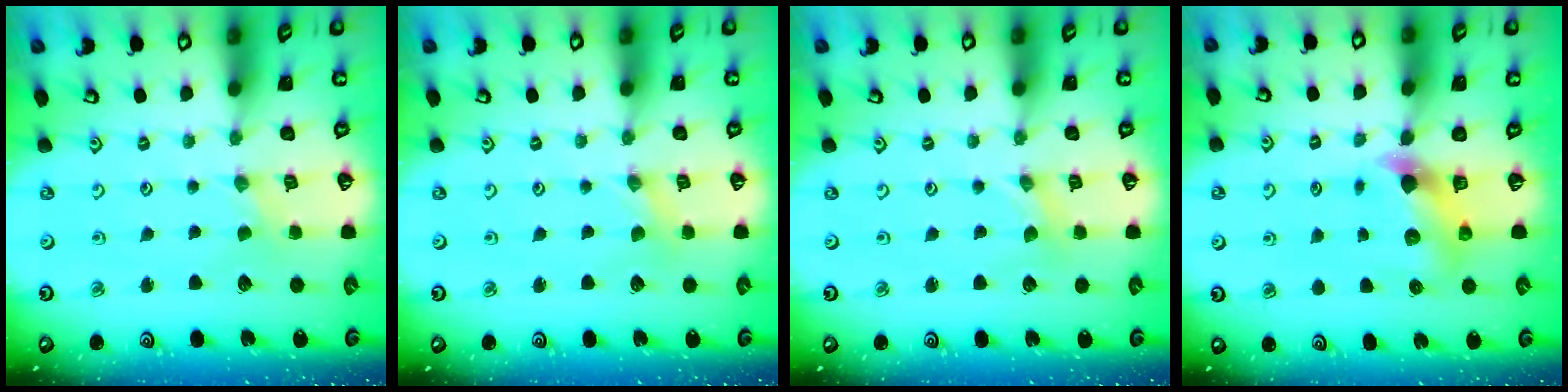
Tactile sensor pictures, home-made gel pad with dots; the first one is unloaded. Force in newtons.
{"total": 0.0}
{"total": 0.0}
{"total": 6.9, "press": 6.9, "slide": 0.5}